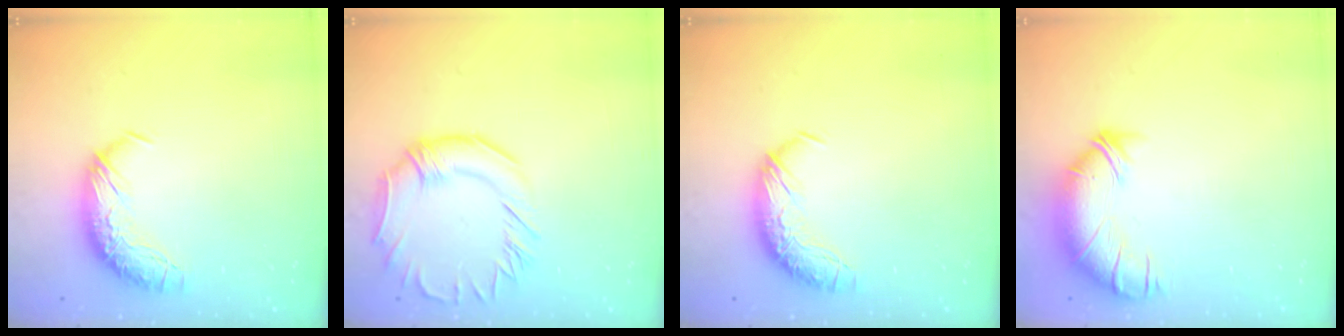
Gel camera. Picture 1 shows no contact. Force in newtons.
{"total": 3.1, "press": 3.0, "slide": 1.0}
{"total": 0.0}
{"total": 2.8, "press": 1.5, "slide": 2.3}